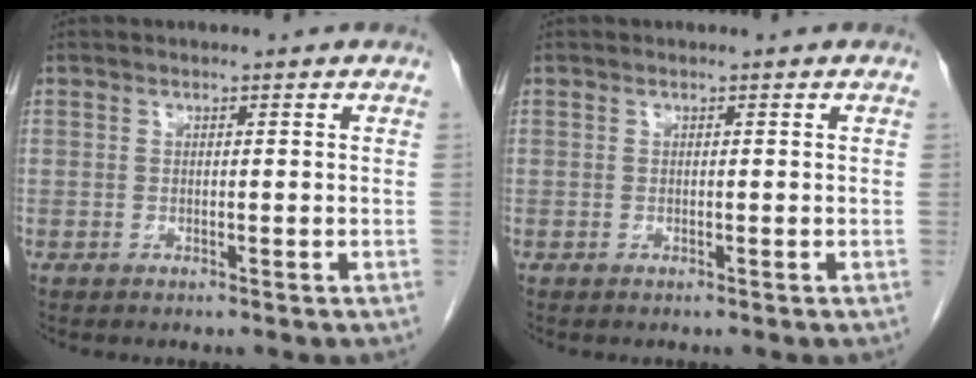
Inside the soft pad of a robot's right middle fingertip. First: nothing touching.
{"total": 0.0}